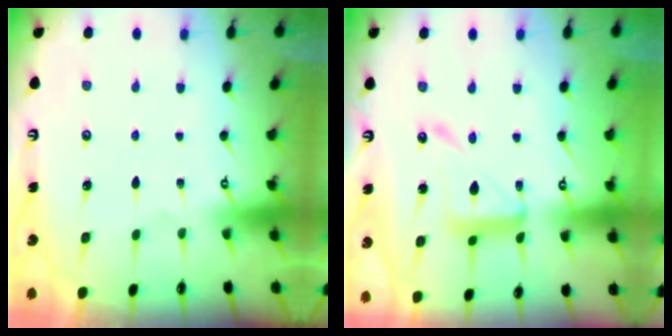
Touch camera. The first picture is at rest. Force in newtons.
{"total": 12.5, "press": 12.4, "slide": 1.1}